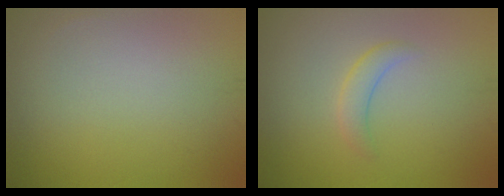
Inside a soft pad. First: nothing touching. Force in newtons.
{"total": 1.7, "press": 1.7, "slide": 0.1}